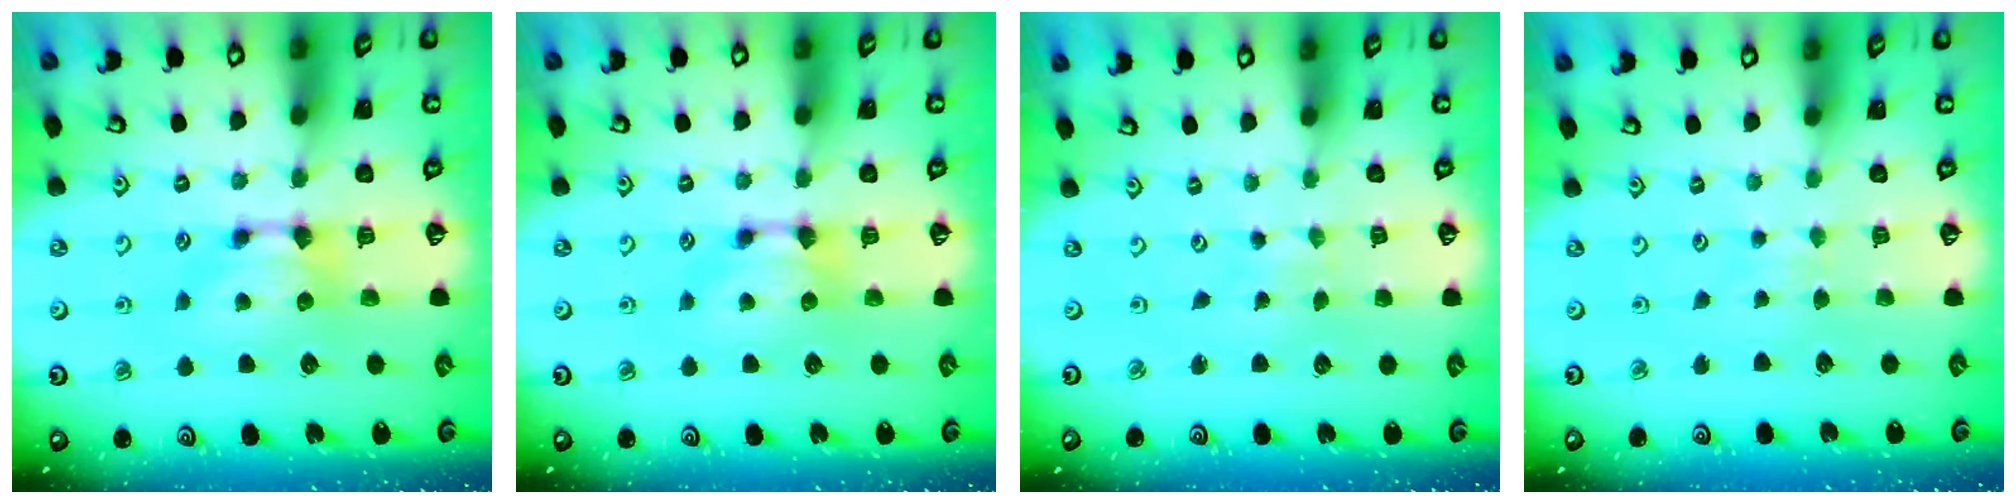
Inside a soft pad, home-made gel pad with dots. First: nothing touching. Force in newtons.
{"total": 0.0}
{"total": 5.7, "press": 5.7, "slide": 0.2}
{"total": 3.8, "press": 3.8, "slide": 0.5}